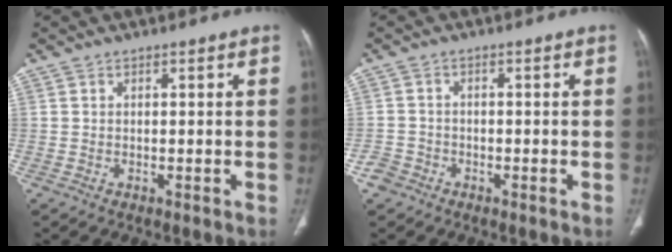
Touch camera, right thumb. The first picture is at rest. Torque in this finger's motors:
{"motor_torque": [0.05, -0.06, -0.05, 0.09, 0.00]}